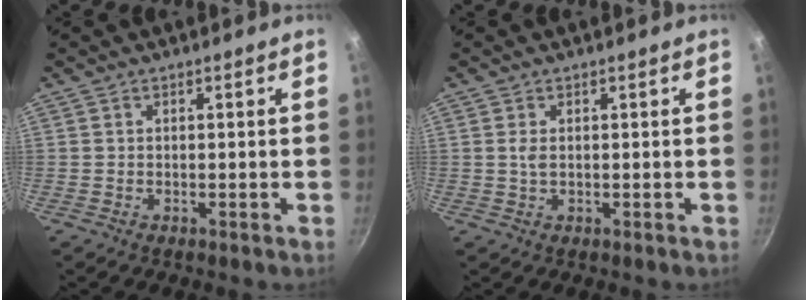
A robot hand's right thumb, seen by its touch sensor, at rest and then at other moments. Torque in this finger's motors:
{"motor_torque": [0.50, 0.66, 0.41, 0.29, 0.17]}